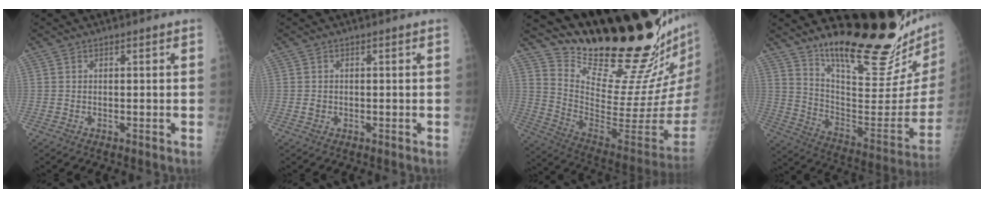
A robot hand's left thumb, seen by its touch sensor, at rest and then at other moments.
{"total": 0.9, "force": [-0.1, 0.8, 0.4], "torque": [-0.004, 0.001, 0.000]}
{"total": 28.3, "force": [23.3, 3.7, 15.6], "torque": [-0.214, -0.179, 0.356]}
{"total": 28.0, "force": [22.5, 4.9, 15.9], "torque": [-0.210, -0.175, 0.328]}